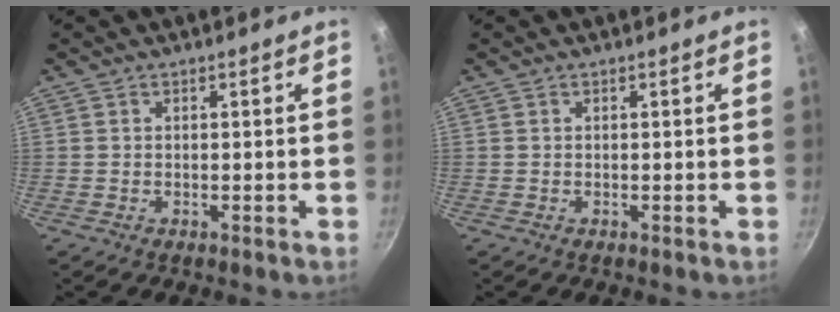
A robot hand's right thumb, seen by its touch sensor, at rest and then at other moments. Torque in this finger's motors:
{"motor_torque": [-0.07, -0.06, 0.24, 0.04, 0.00]}